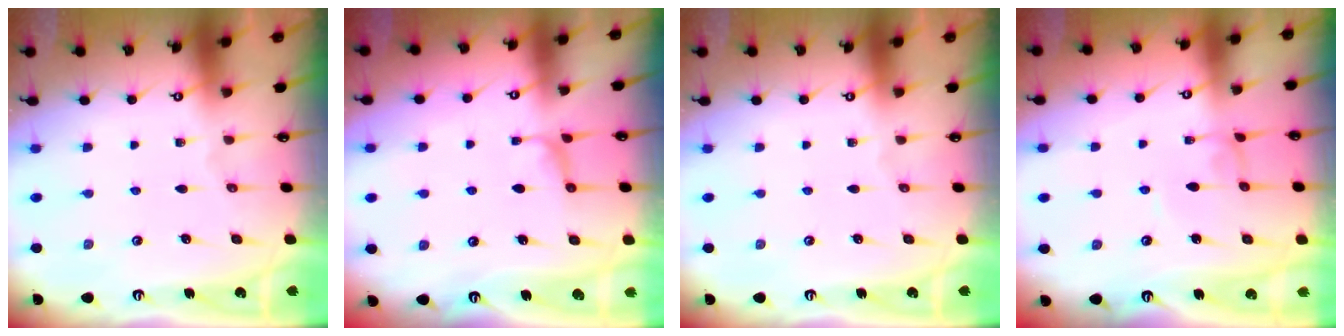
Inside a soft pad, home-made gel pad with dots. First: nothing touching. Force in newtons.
{"total": 1.8, "press": 1.5, "slide": 1.0}
{"total": 0.0}
{"total": 0.0}